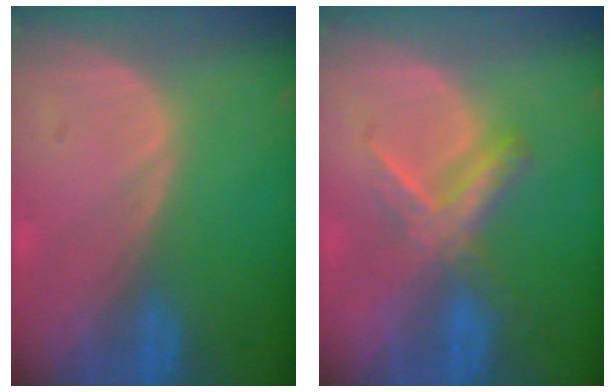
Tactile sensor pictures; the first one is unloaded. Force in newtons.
{"total": 5.5, "press": 5.4, "slide": 1.1}